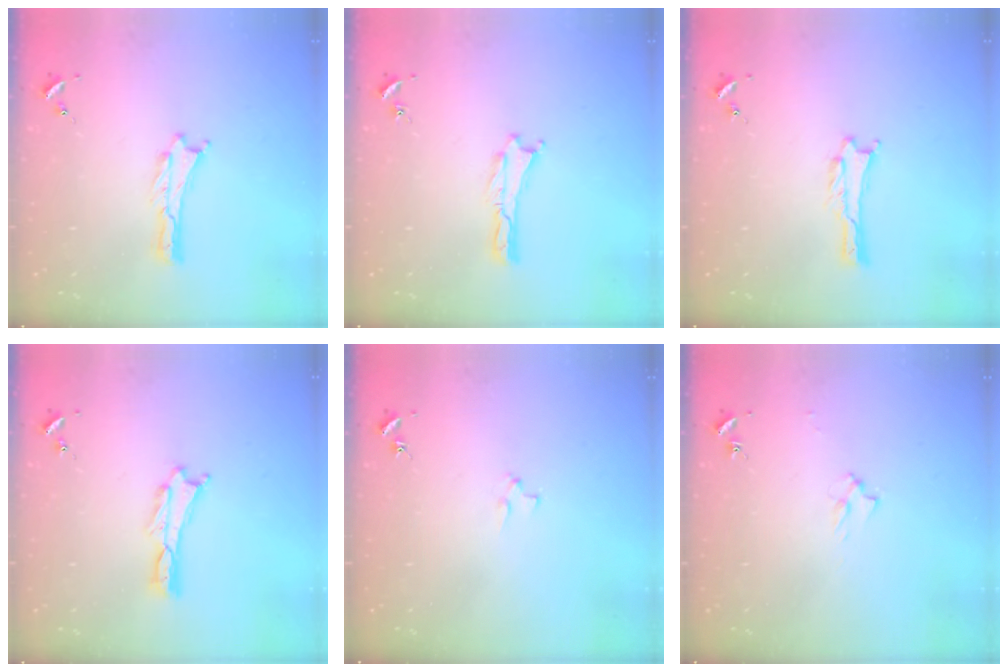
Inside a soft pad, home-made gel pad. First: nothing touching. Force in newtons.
{"total": 0.0}
{"total": 0.6, "press": 0.6, "slide": 0.1}
{"total": 0.0}
{"total": 1.9, "press": 1.9, "slide": 0.2}
{"total": 2.0, "press": 2.0, "slide": 0.3}